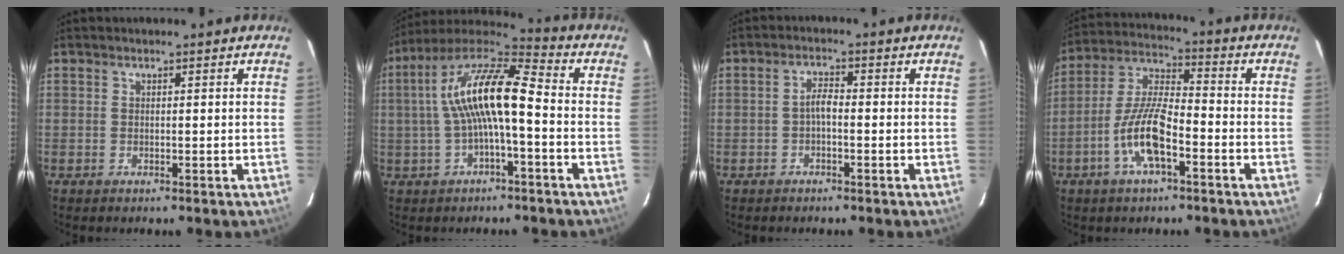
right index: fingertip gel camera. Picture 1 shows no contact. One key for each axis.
{"total": 13.9, "fx": -0.8, "fy": 3.4, "fz": 13.4, "tx": -0.253, "ty": 0.024, "tz": -0.020}
{"total": 2.2, "fx": -0.9, "fy": 0.7, "fz": 1.9, "tx": -0.039, "ty": 0.009, "tz": -0.019}
{"total": 11.2, "fx": -4.9, "fy": 3.2, "fz": 9.5, "tx": -0.203, "ty": 0.003, "tz": -0.095}